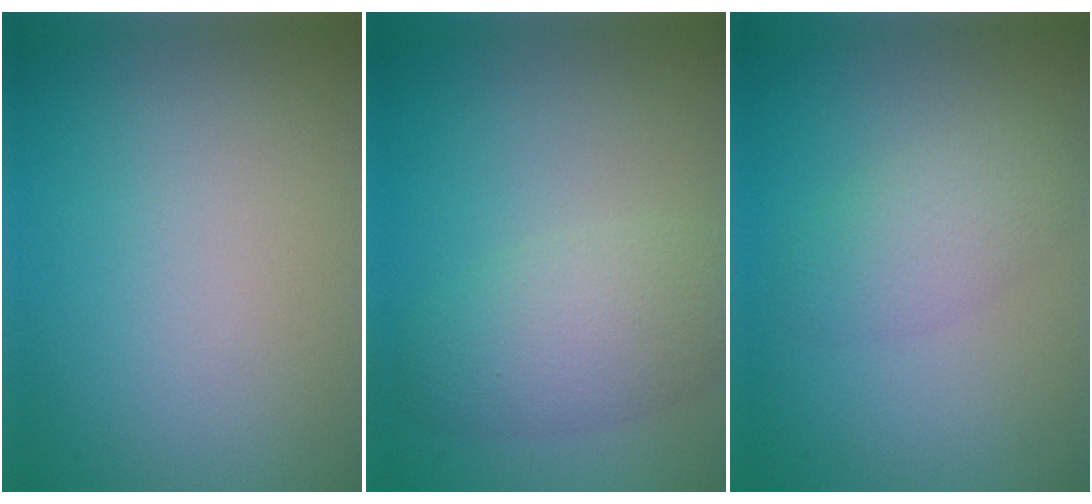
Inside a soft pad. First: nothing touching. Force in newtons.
{"total": 4.5, "press": 4.5, "slide": 0.2}
{"total": 2.7, "press": 2.7, "slide": 0.1}